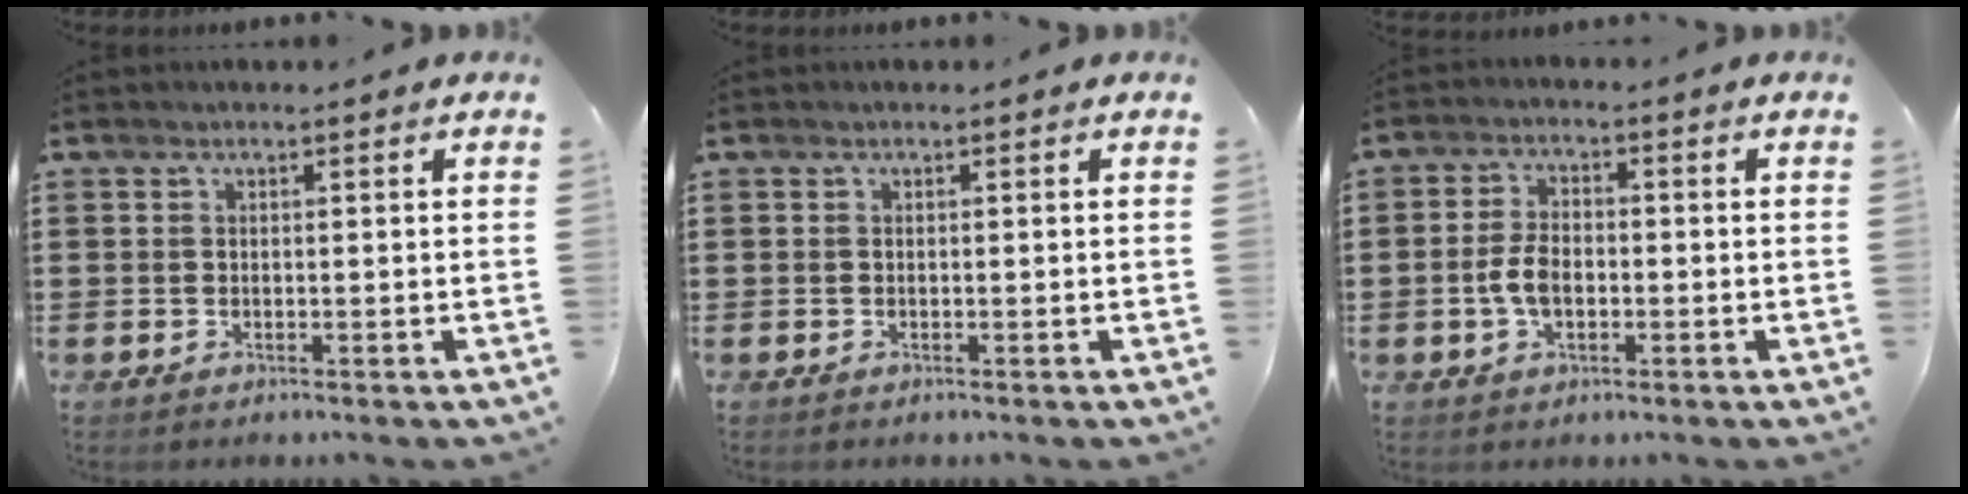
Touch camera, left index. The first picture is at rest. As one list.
[{"total": 0.0}, {"total": 4.7, "force": [-1.0, 2.6, 3.9], "torque": [-0.097, -0.003, -0.026]}]